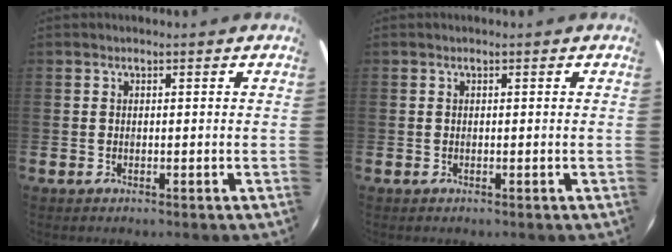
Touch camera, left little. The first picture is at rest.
{"total": 0.0}